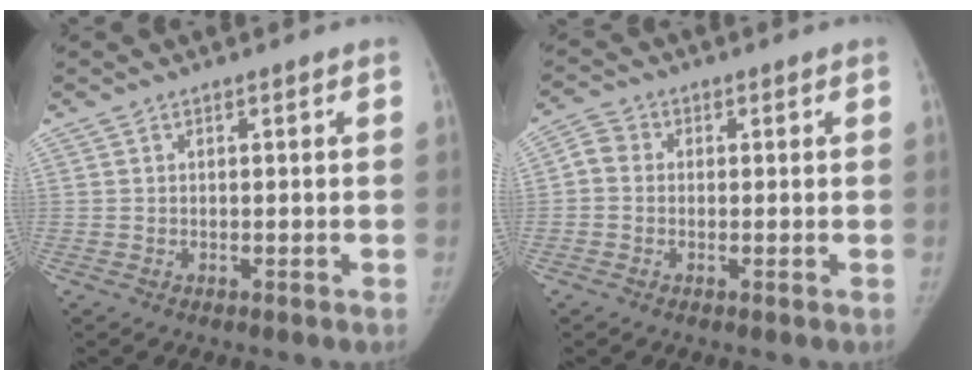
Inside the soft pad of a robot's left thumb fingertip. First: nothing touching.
{"total": 3.5, "force": [0.0, 3.1, 1.7], "torque": [-0.024, 0.007, -0.011]}